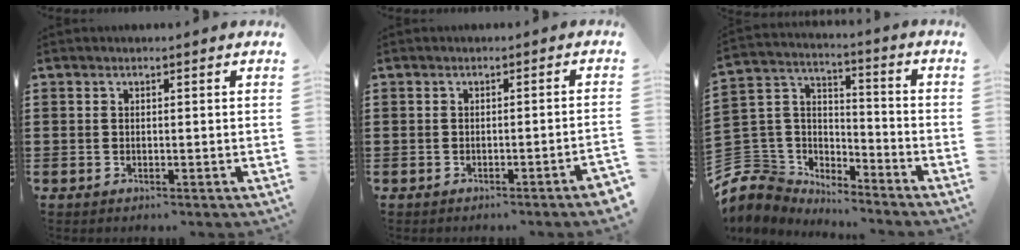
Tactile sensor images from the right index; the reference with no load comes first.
{"total": 1.4, "force": [-1.1, -0.3, 0.8], "torque": [-0.015, -0.003, -0.020]}
{"total": 6.9, "force": [-4.7, 5.1, 0.2], "torque": [-0.062, -0.009, -0.097]}